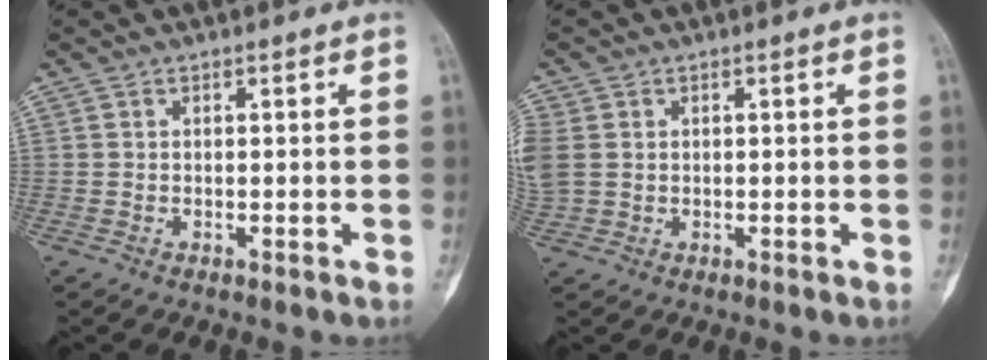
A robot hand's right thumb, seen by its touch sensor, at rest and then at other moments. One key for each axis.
{"total": 6.4, "fx": 0.8, "fy": 5.2, "fz": 3.7, "tx": -0.115, "ty": 0.010, "tz": 0.022}